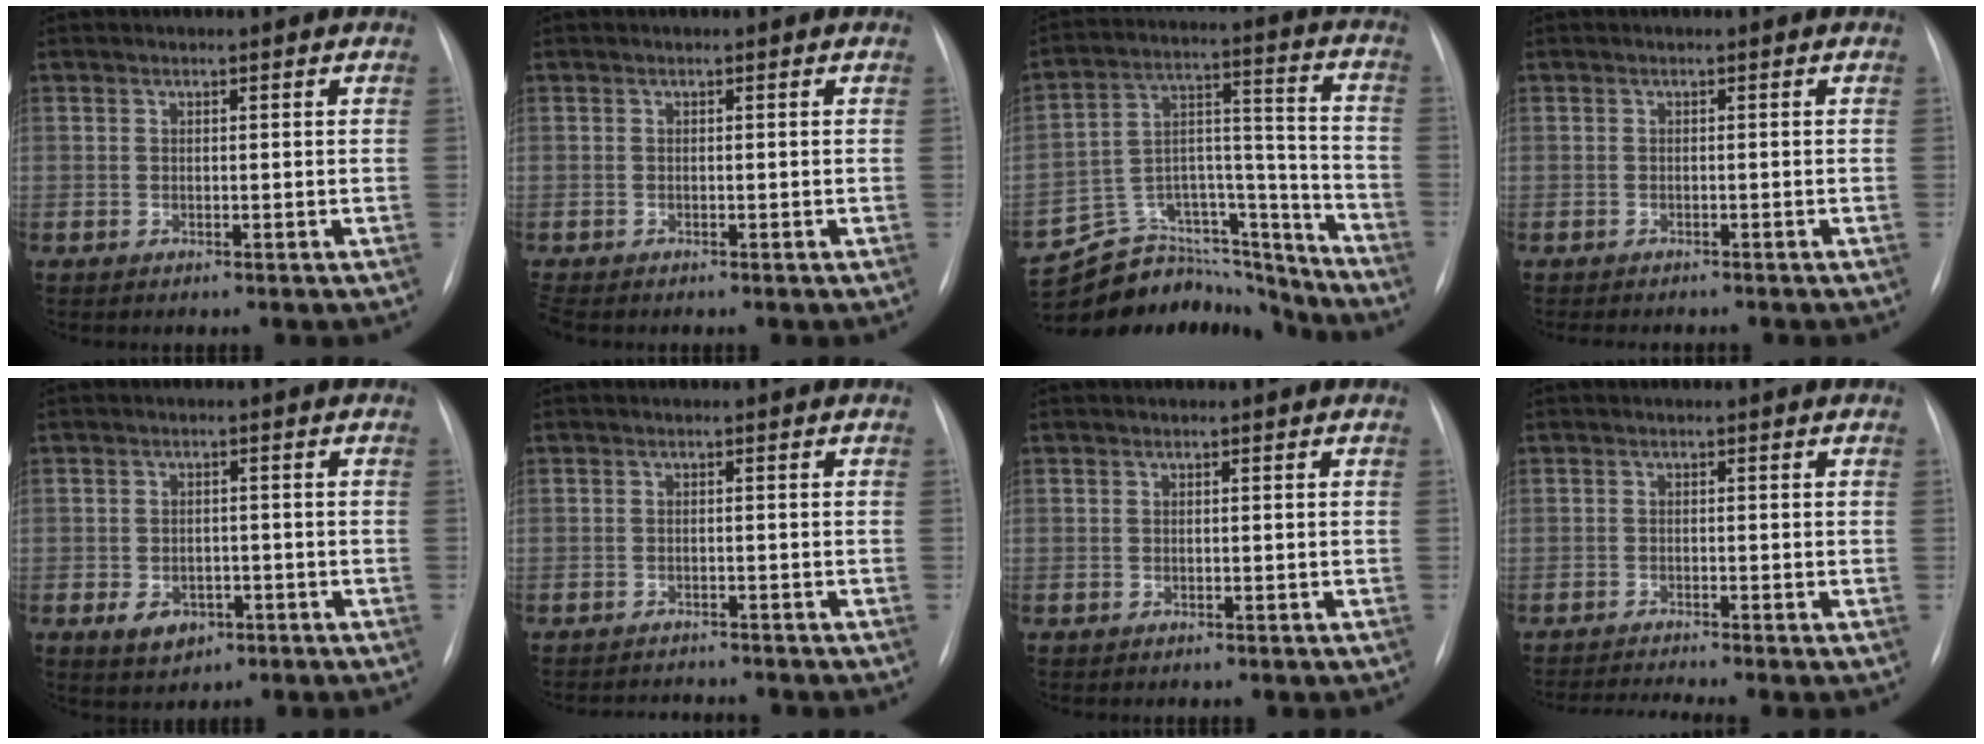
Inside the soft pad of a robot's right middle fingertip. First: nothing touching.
{"total": 1.2, "force": [-1.0, 0.3, 0.5], "torque": [-0.010, -0.004, -0.016]}
{"total": 18.5, "force": [-17.7, 4.9, 2.6], "torque": [-0.035, 0.065, -0.278]}
{"total": 4.6, "force": [-4.1, 1.2, 1.9], "torque": [-0.022, -0.004, -0.053]}
{"total": 4.1, "force": [-1.6, 3.1, 2.1], "torque": [-0.033, 0.003, -0.014]}
{"total": 4.1, "force": [-4.1, 0.4, 0.4], "torque": [-0.004, -0.006, -0.057]}
{"total": 0.0}
{"total": 3.8, "force": [-3.2, -1.6, 1.1], "torque": [-0.024, -0.014, -0.058]}